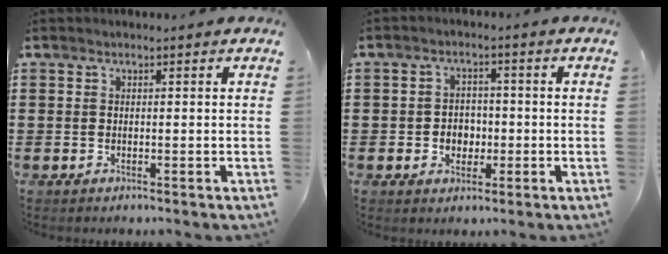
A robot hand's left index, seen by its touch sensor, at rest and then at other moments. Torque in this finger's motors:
{"motor_torque": [0.25, 0.31, 0.12, 0.02]}